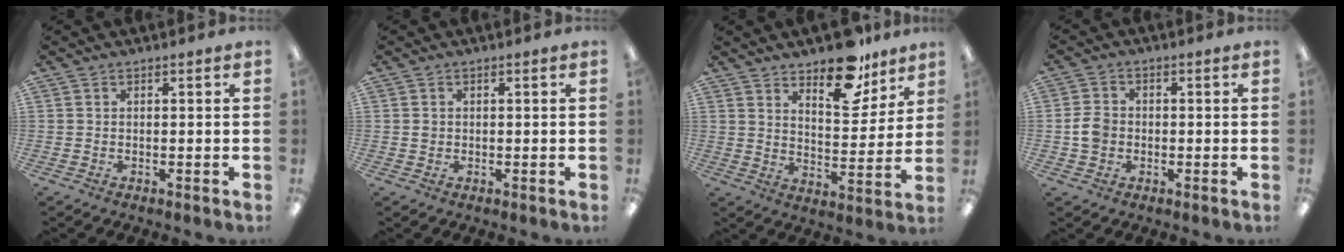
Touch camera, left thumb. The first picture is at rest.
{"total": 1.0, "force": [0.2, 0.9, 0.3], "torque": [-0.006, 0.005, 0.002]}
{"total": 14.1, "force": [11.1, 6.1, 6.3], "torque": [-0.073, -0.076, 0.195]}
{"total": 4.7, "force": [-0.5, 3.9, 2.6], "torque": [-0.039, 0.007, -0.008]}